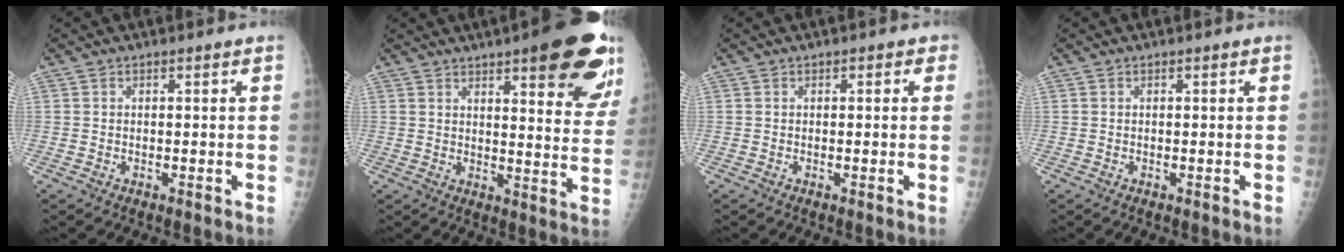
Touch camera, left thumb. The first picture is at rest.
{"total": 20.7, "force": [12.0, 5.5, 16.0], "torque": [-0.173, -0.045, 0.145]}
{"total": 1.4, "force": [0.4, 0.9, 1.0], "torque": [0.001, 0.003, 0.000]}
{"total": 0.0}